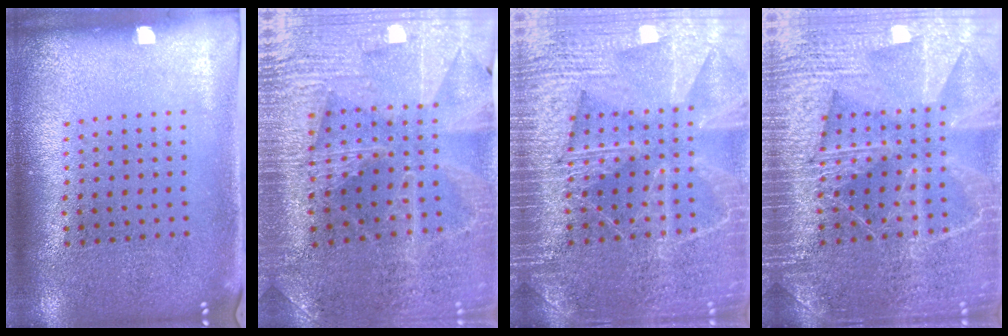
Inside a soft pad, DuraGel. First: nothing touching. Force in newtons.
{"total": 3.0, "press": 2.9, "slide": 0.5}
{"total": 6.5, "press": 6.5, "slide": 0.8}
{"total": 6.5, "press": 6.4, "slide": 0.7}